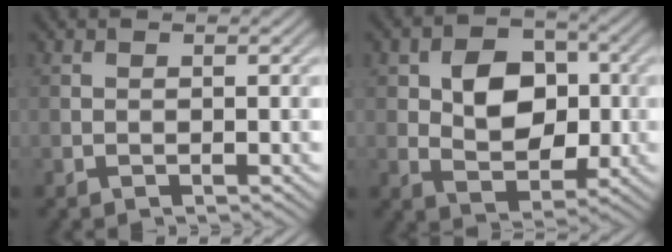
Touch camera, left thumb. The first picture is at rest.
{"total": 7.3, "force": [0.7, 5.2, 5.0], "torque": [-0.083, 0.003, 0.006]}